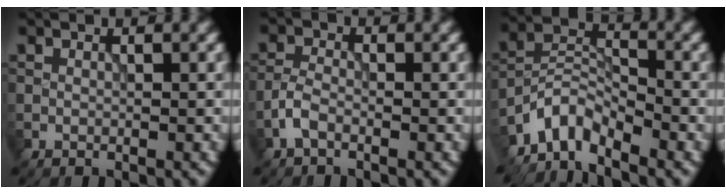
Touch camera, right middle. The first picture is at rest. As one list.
[{"total": 1.8, "force": [-1.1, 0.8, 1.1], "torque": [-0.024, 0.004, -0.029]}, {"total": 4.0, "force": [-3.5, 1.3, 1.3], "torque": [-0.018, 0.005, -0.084]}]